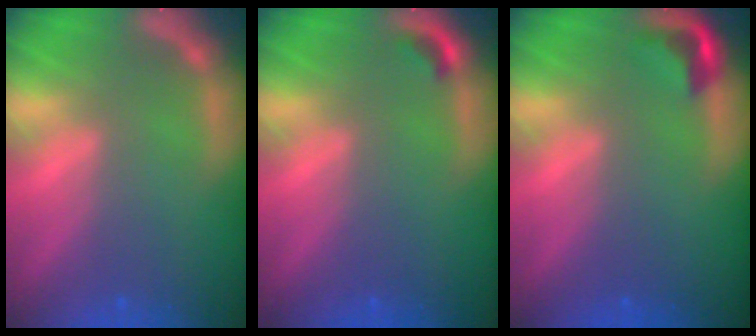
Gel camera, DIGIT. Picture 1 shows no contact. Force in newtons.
{"total": 0.9}
{"total": 2.4}